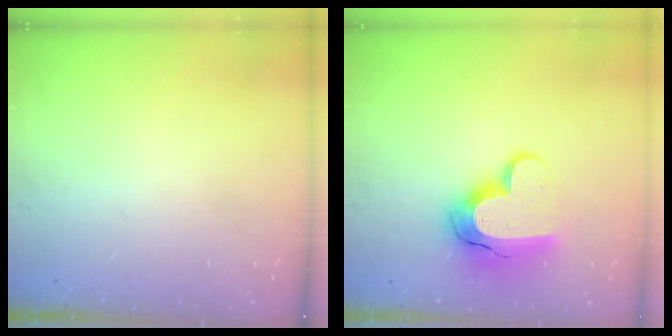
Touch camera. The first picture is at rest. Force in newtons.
{"total": 15.4, "press": 15.3, "slide": 1.1}